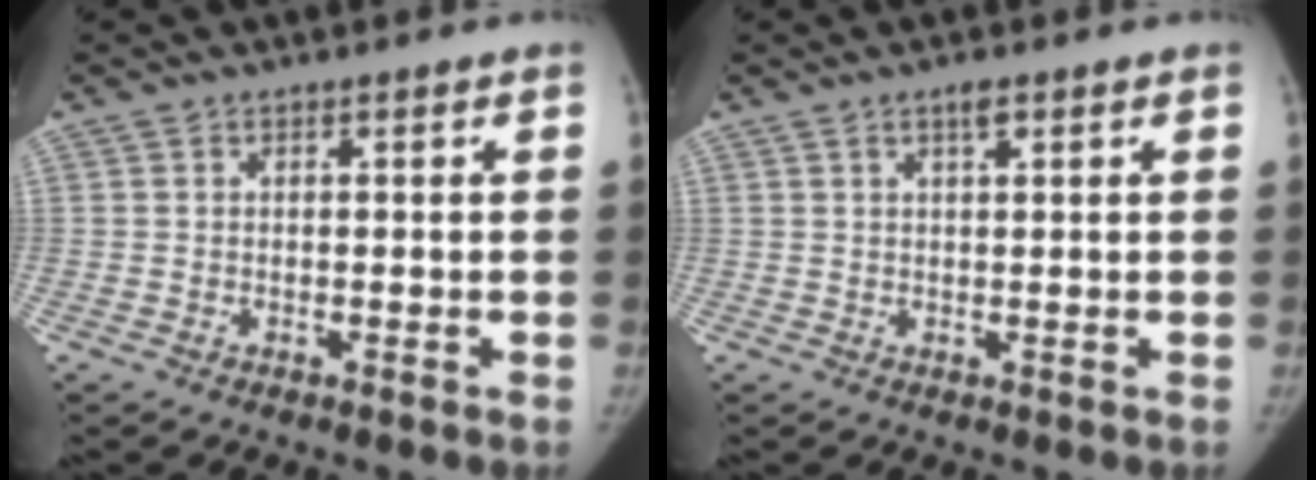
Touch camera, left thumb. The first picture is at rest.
{"total": 1.9, "force": [1.1, 0.5, 1.5], "torque": [-0.025, -0.001, 0.019]}